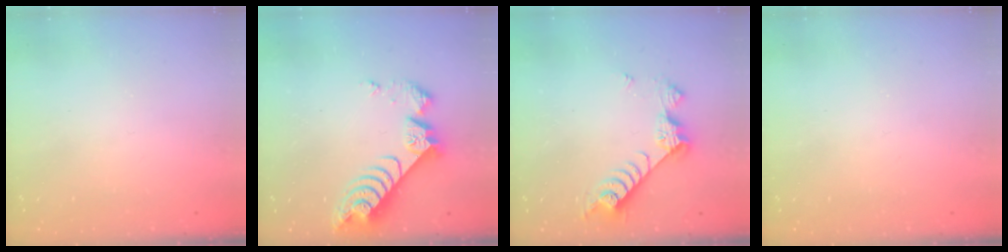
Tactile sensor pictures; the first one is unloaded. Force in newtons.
{"total": 8.7, "press": 8.6, "slide": 1.0}
{"total": 7.8, "press": 7.7, "slide": 0.4}
{"total": 0.0}